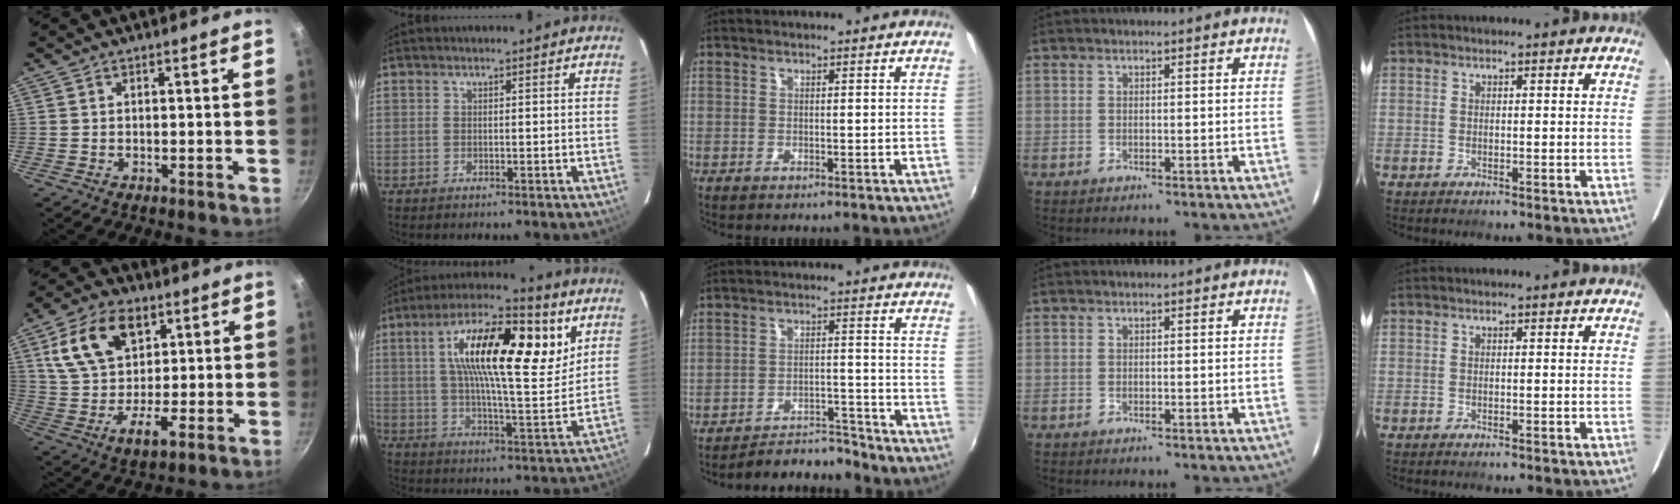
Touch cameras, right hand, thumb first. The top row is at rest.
{"thumb": {"total": 15.8, "force": [5.3, 10.4, 10.6], "torque": [-0.162, 0.004, 0.089]}, "index": {"total": 21.5, "force": [7.9, 6.6, 18.9], "torque": [-0.316, 0.018, 0.116]}, "middle": {"total": 8.4, "force": [-8.2, 1.2, 1.1], "torque": [-0.038, 0.011, -0.120]}}